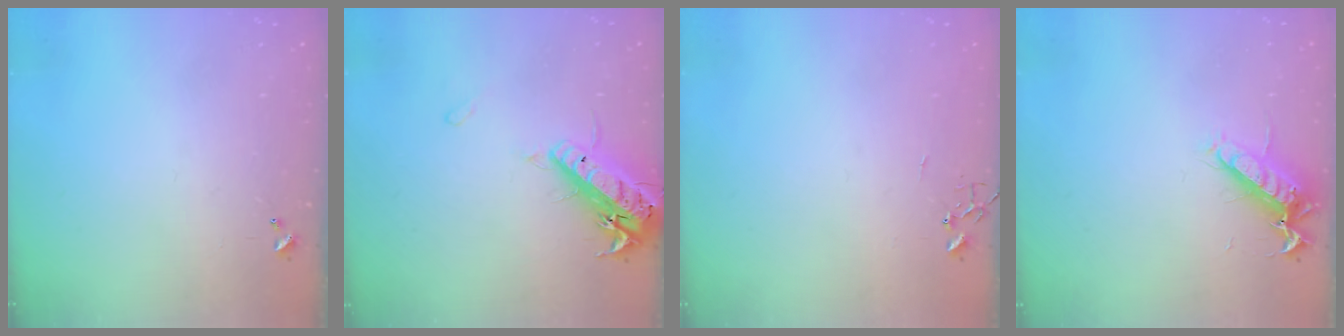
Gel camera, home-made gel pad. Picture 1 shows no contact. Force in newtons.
{"total": 17.3, "press": 16.9, "slide": 3.7}
{"total": 0.0}
{"total": 12.9, "press": 12.8, "slide": 1.4}